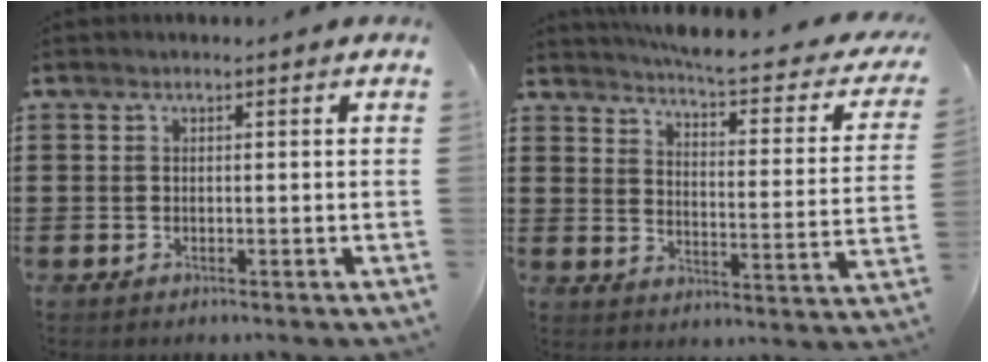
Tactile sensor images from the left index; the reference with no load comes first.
{"total": 5.1, "force": [4.5, -0.3, 2.3], "torque": [-0.060, -0.039, 0.070]}